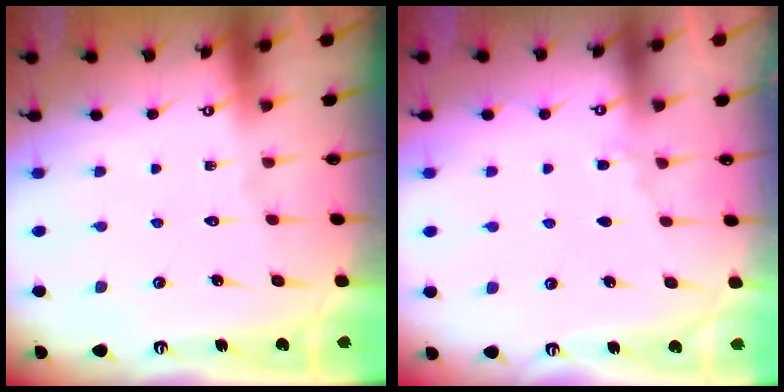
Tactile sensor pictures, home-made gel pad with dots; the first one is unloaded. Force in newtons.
{"total": 4.0, "press": 4.0, "slide": 0.5}